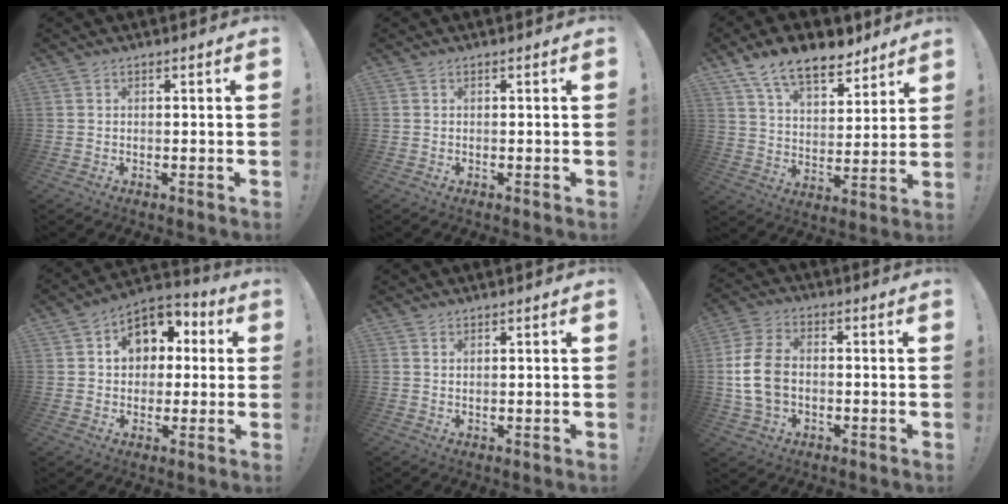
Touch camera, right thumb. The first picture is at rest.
{"total": 0.0}
{"total": 14.4, "force": [10.5, 6.7, 7.1], "torque": [-0.121, -0.066, 0.191]}
{"total": 10.9, "force": [3.2, 8.8, 5.6], "torque": [-0.072, -0.012, 0.064]}
{"total": 1.1, "force": [0.9, 0.2, 0.5], "torque": [-0.006, -0.002, 0.017]}
{"total": 11.9, "force": [-0.7, 8.5, 8.2], "torque": [-0.164, 0.009, -0.010]}